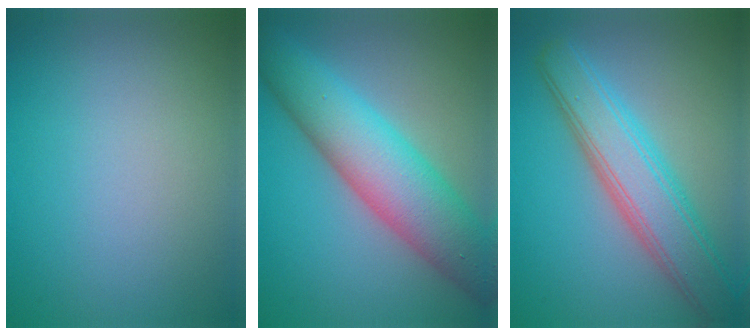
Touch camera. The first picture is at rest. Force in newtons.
{"total": 9.3, "press": 9.3, "slide": 0.3}
{"total": 6.5, "press": 6.5, "slide": 0.3}